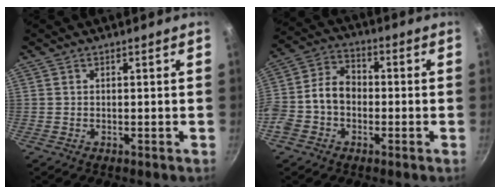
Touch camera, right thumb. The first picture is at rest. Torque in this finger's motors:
{"motor_torque": [1.51, 1.24, 1.09, -0.80, 0.07]}